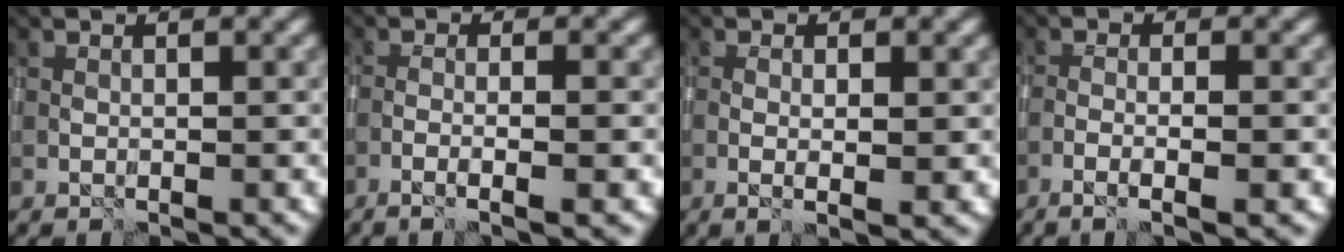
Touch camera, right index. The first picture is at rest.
{"total": 3.2, "force": [-1.4, 0.4, 2.9], "torque": [-0.046, 0.004, -0.034]}
{"total": 2.3, "force": [0.0, 0.2, 2.3], "torque": [-0.043, -0.004, 0.001]}
{"total": 3.0, "force": [-1.4, 0.3, 2.6], "torque": [-0.047, 0.002, -0.034]}